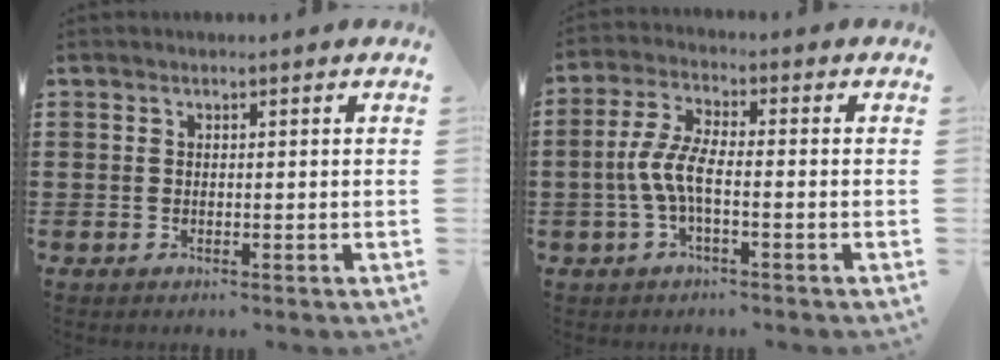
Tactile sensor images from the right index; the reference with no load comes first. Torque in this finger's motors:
{"motor_torque": [1.11, -0.13, 0.67, 0.21]}